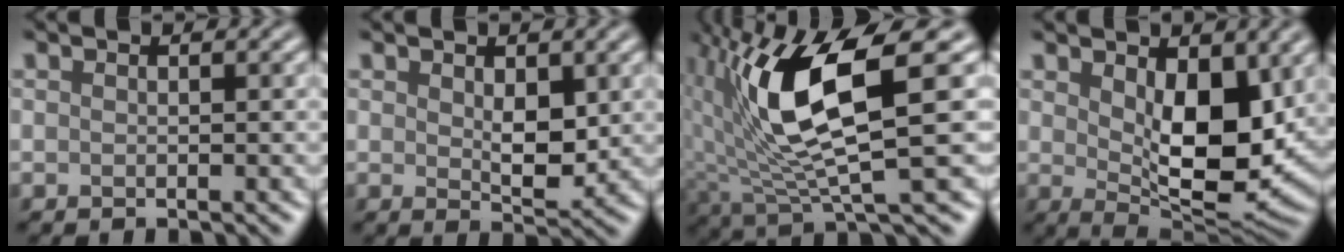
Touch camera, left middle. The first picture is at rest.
{"total": 3.1, "force": [0.7, 1.6, 2.5], "torque": [-0.044, -0.008, 0.016]}
{"total": 10.0, "force": [1.7, 2.9, 9.4], "torque": [-0.181, -0.003, 0.037]}
{"total": 8.4, "force": [1.7, 4.2, 7.1], "torque": [-0.118, -0.011, 0.036]}